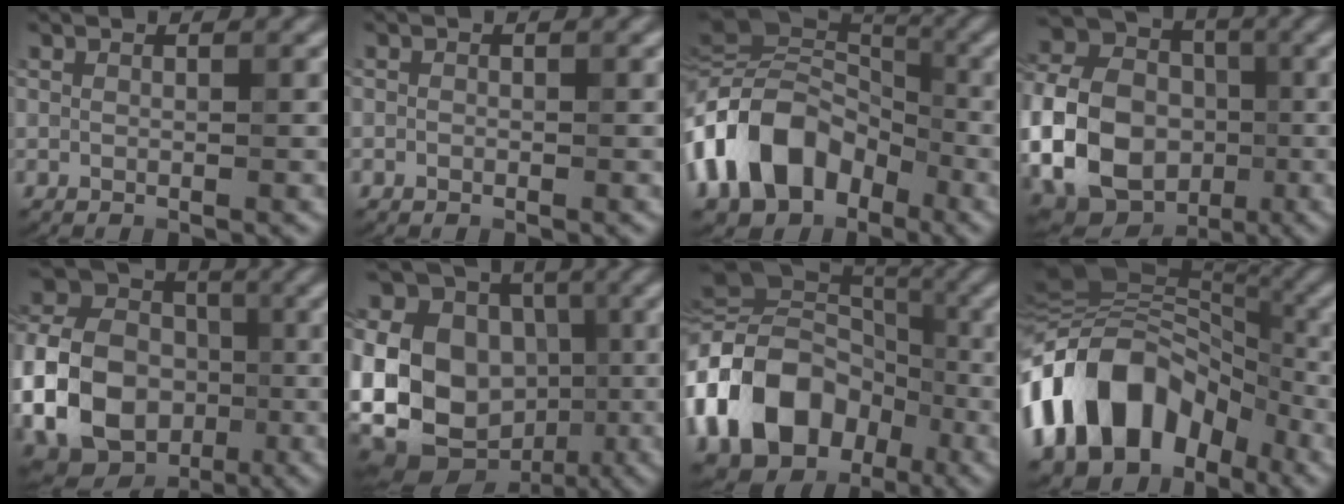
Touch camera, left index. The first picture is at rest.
{"total": 0.5, "force": [-0.1, 0.5, 0.1], "torque": [0.006, -0.004, -0.005]}
{"total": 11.8, "force": [-4.6, 7.9, 7.4], "torque": [-0.146, 0.013, -0.094]}
{"total": 17.0, "force": [-3.0, 14.2, 8.8], "torque": [-0.196, -0.005, -0.081]}
{"total": 15.3, "force": [-3.4, 12.6, 8.0], "torque": [-0.175, -0.017, -0.077]}
{"total": 21.0, "force": [-1.9, 17.9, 11.0], "torque": [-0.245, 0.030, -0.066]}
{"total": 16.5, "force": [-5.1, 12.6, 9.3], "torque": [-0.206, 0.004, -0.097]}
{"total": 13.0, "force": [-5.6, 8.5, 8.1], "torque": [-0.143, 0.021, -0.109]}